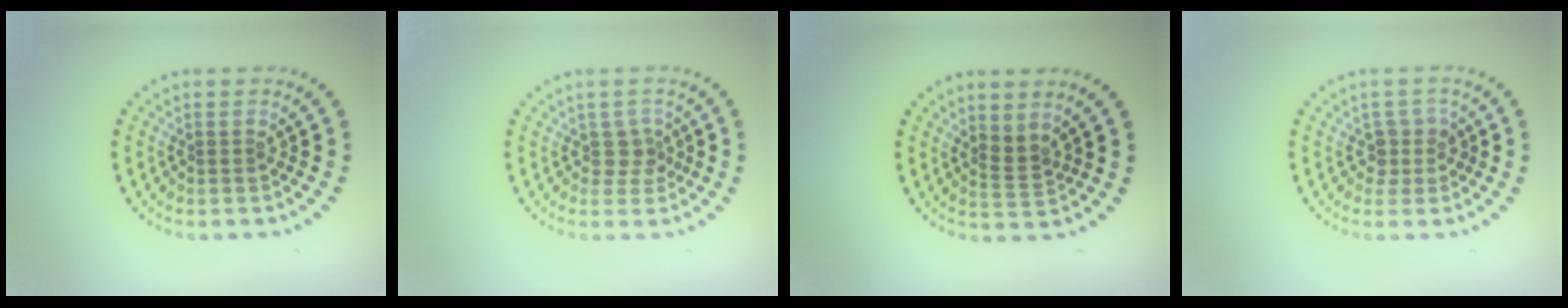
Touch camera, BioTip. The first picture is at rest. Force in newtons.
{"total": 1.7, "press": 1.4, "slide": 1.1}
{"total": 1.7, "press": 1.3, "slide": 1.1}
{"total": 1.9, "press": 1.6, "slide": 1.1}